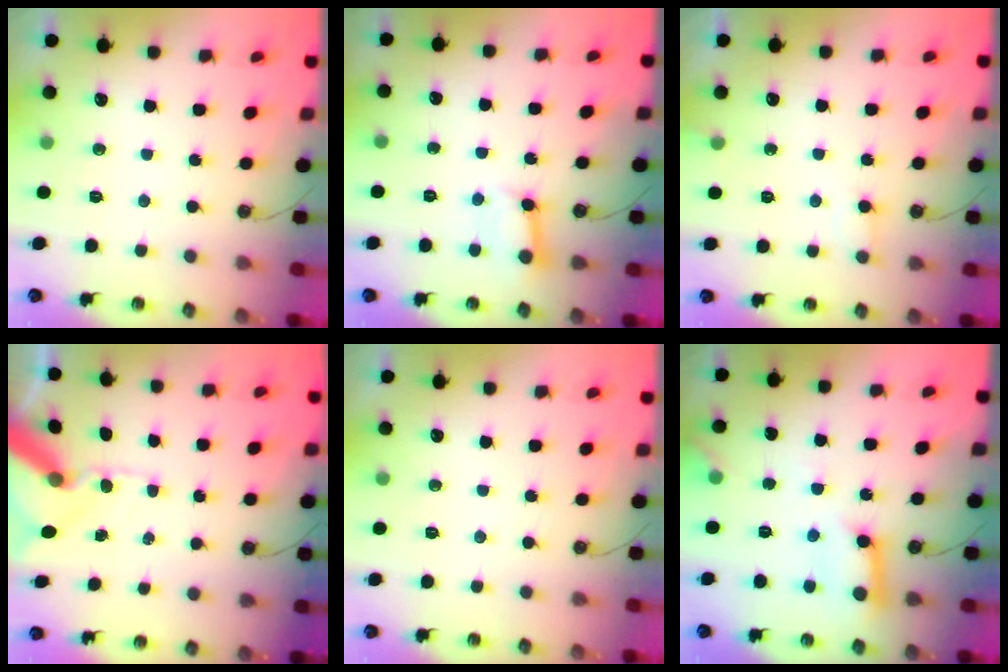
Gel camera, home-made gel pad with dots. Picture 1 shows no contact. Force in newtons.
{"total": 7.6, "press": 7.6, "slide": 0.9}
{"total": 6.3, "press": 6.3, "slide": 0.4}
{"total": 13.2, "press": 13.1, "slide": 1.7}
{"total": 0.0}
{"total": 10.8, "press": 10.7, "slide": 0.9}